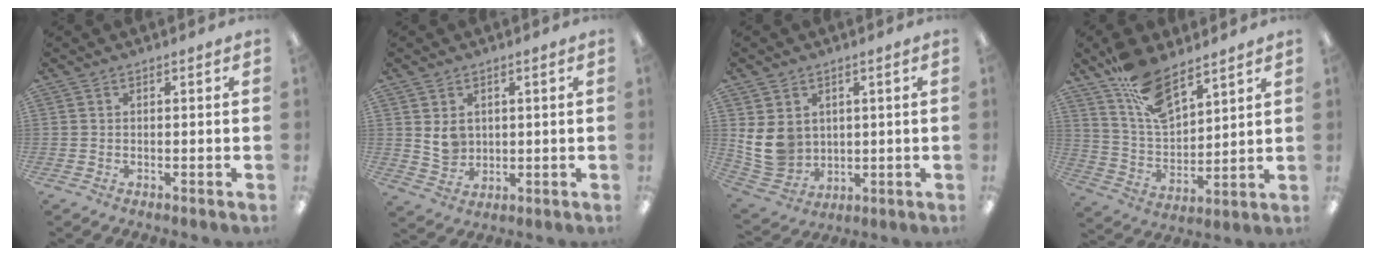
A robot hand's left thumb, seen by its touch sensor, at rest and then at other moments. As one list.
[{"total": 5.1, "force": [1.8, 4.1, 2.4], "torque": [-0.030, -0.004, 0.033]}, {"total": 9.5, "force": [1.9, 8.4, 4.2], "torque": [-0.102, -0.013, 0.043]}, {"total": 14.0, "force": [10.1, 6.0, 7.7], "torque": [-0.144, -0.052, 0.187]}]